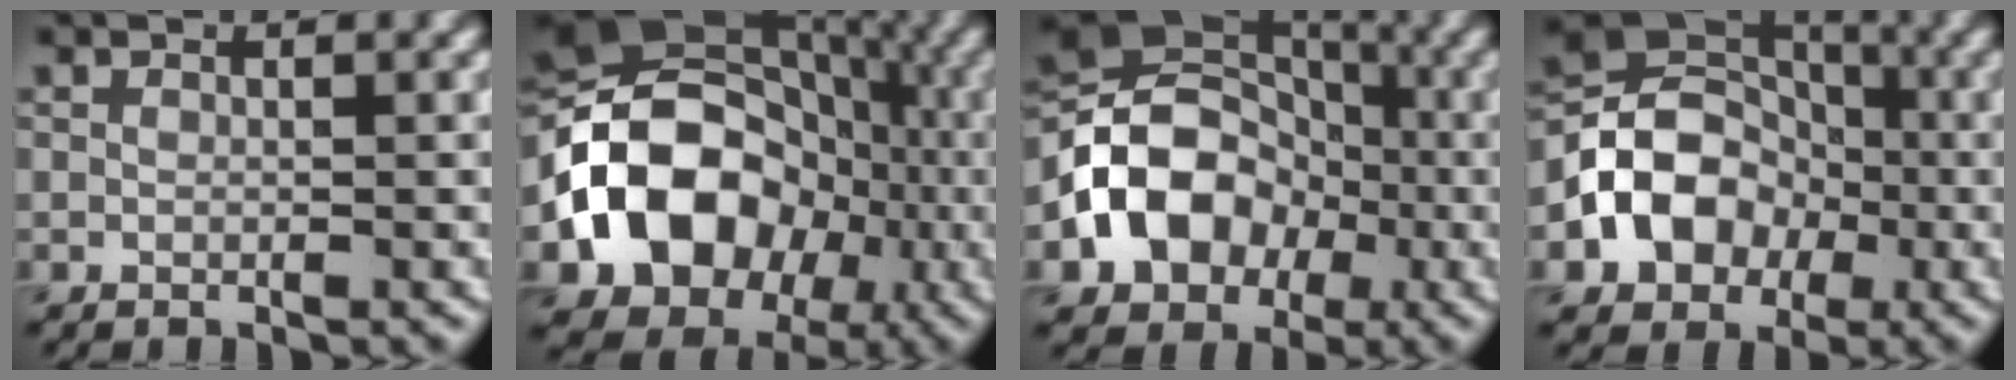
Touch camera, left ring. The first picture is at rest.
{"total": 13.7, "force": [-3.4, 10.8, 7.8], "torque": [-0.123, 0.010, -0.073]}
{"total": 9.6, "force": [-2.8, 7.4, 5.5], "torque": [-0.076, 0.003, -0.055]}
{"total": 7.8, "force": [-2.3, 6.1, 4.2], "torque": [-0.051, 0.007, -0.047]}